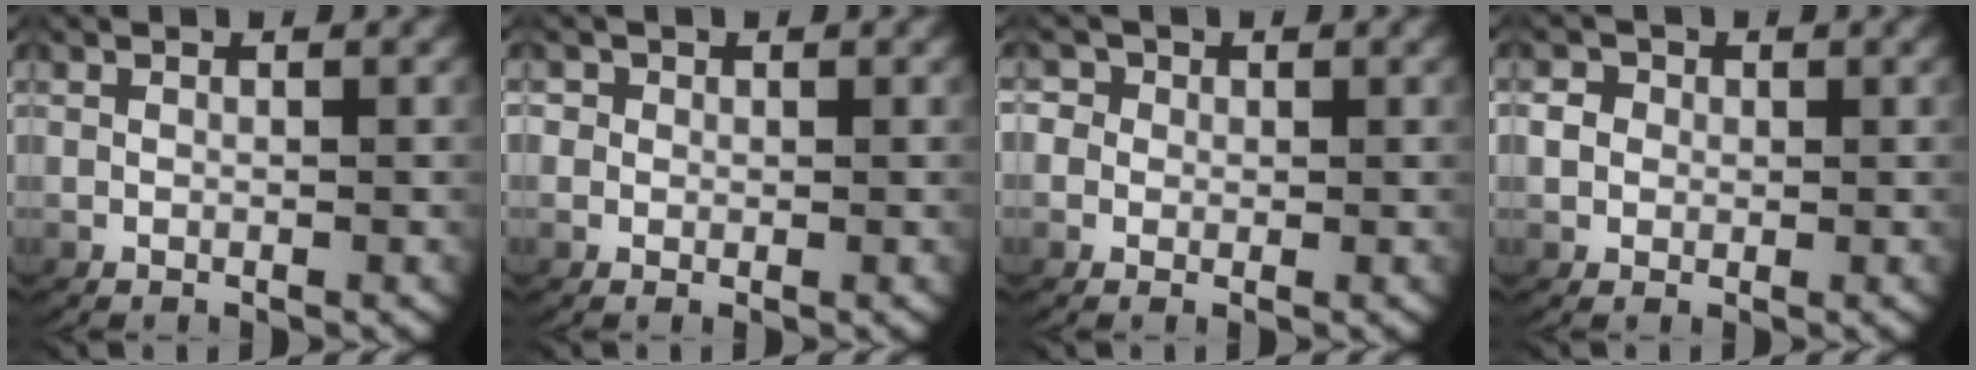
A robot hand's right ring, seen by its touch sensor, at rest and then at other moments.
{"total": 1.8, "force": [0.4, 1.7, 0.5], "torque": [-0.017, -0.005, 0.004]}
{"total": 3.0, "force": [0.6, 2.8, 1.0], "torque": [-0.027, 0.001, 0.001]}
{"total": 2.5, "force": [0.3, 2.3, 0.8], "torque": [-0.027, -0.001, 0.005]}